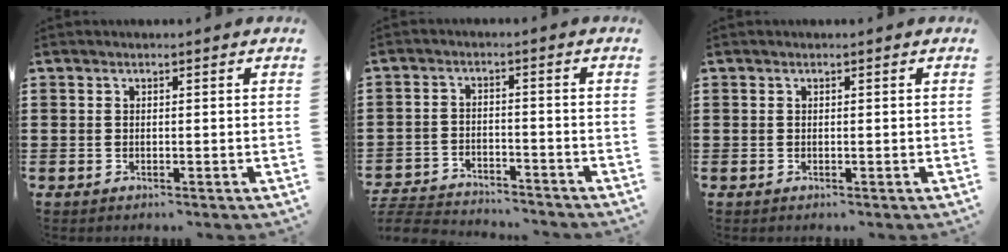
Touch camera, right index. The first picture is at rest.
{"total": 4.3, "force": [-4.3, 0.3, 0.3], "torque": [-0.023, -0.003, -0.095]}
{"total": 0.0}